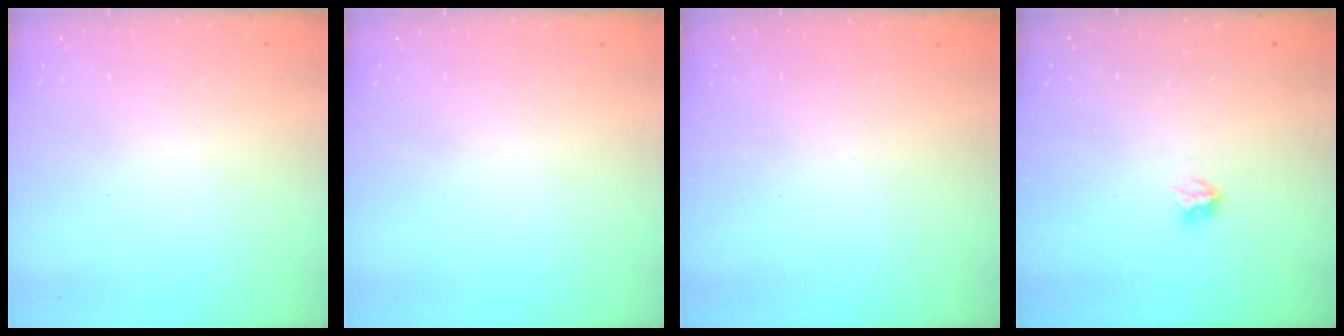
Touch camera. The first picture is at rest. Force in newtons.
{"total": 0.0}
{"total": 0.0}
{"total": 2.9, "press": 2.9, "slide": 0.3}